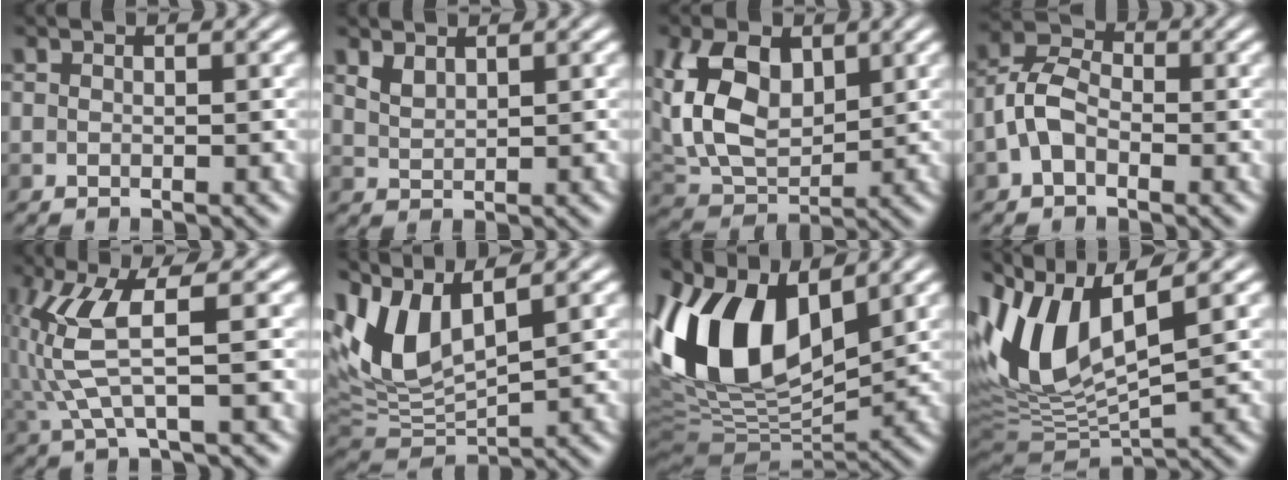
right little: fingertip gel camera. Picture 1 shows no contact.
{"total": 1.1, "force": [0.6, 0.5, 0.8], "torque": [-0.024, -0.003, 0.016]}
{"total": 8.8, "force": [1.5, 5.7, 6.5], "torque": [-0.153, 0.000, 0.025]}
{"total": 4.7, "force": [-2.3, 2.8, 3.1], "torque": [-0.063, 0.012, -0.055]}
{"total": 6.3, "force": [-0.6, 1.7, 6.0], "torque": [-0.144, 0.011, -0.016]}
{"total": 8.0, "force": [2.7, 3.7, 6.5], "torque": [-0.152, 0.010, 0.050]}
{"total": 11.9, "force": [3.4, 6.6, 9.3], "torque": [-0.180, 0.020, 0.050]}
{"total": 10.2, "force": [2.2, 4.7, 8.7], "torque": [-0.187, 0.010, 0.036]}